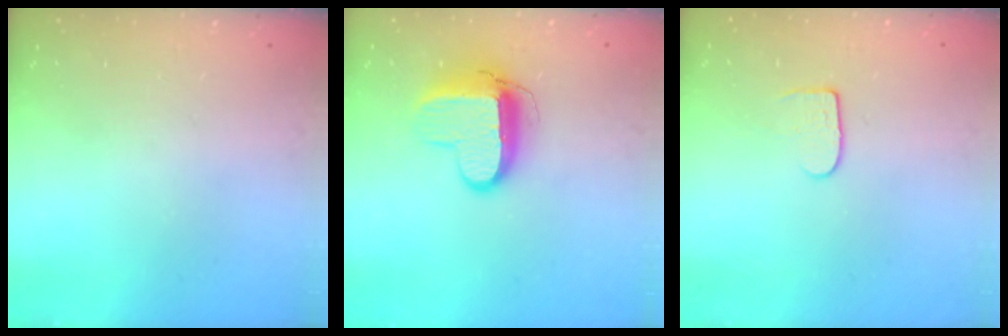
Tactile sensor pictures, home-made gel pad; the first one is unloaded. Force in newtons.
{"total": 11.1, "press": 11.0, "slide": 0.9}
{"total": 5.8, "press": 5.8, "slide": 0.6}